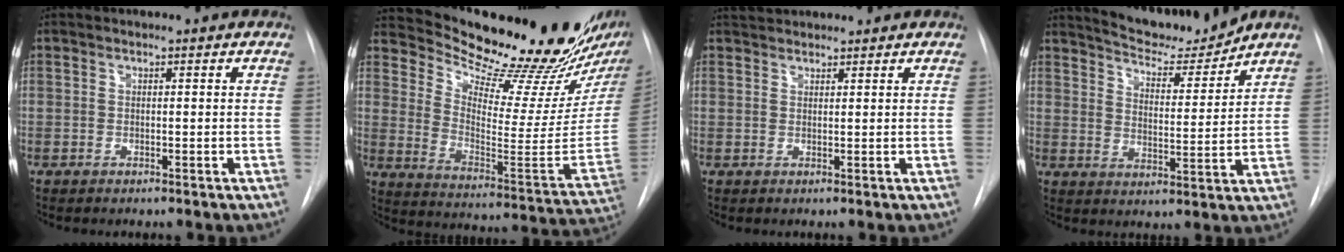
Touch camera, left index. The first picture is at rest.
{"total": 26.5, "force": [23.0, 2.2, 12.9], "torque": [-0.200, -0.106, 0.314]}
{"total": 3.1, "force": [3.0, 0.6, 0.6], "torque": [-0.010, 0.030, 0.053]}
{"total": 10.4, "force": [9.9, 0.6, 2.9], "torque": [-0.046, -0.017, 0.159]}